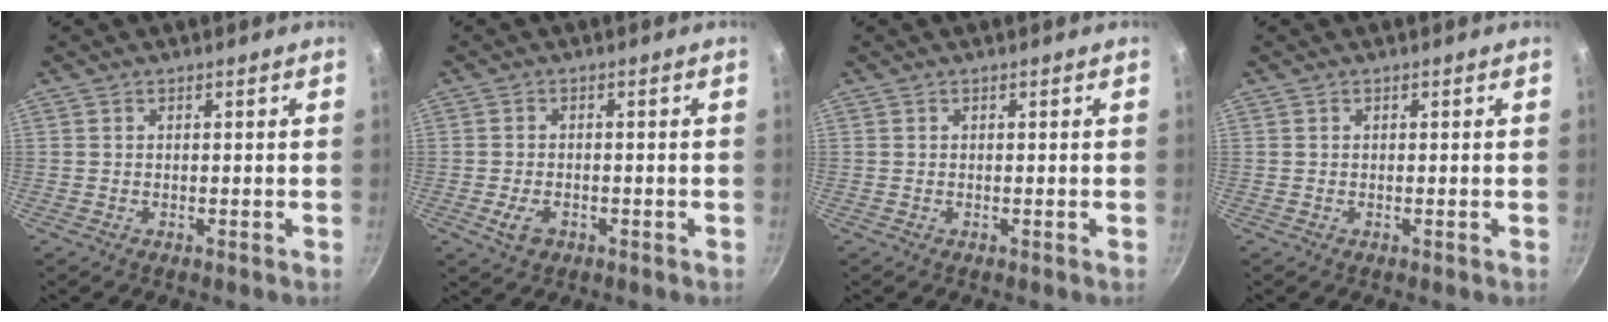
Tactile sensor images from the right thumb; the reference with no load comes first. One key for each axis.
{"total": 3.8, "fx": -1.5, "fy": 2.5, "fz": 2.6, "tx": -0.046, "ty": 0.007, "tz": -0.023}
{"total": 0.0}
{"total": 0.0}